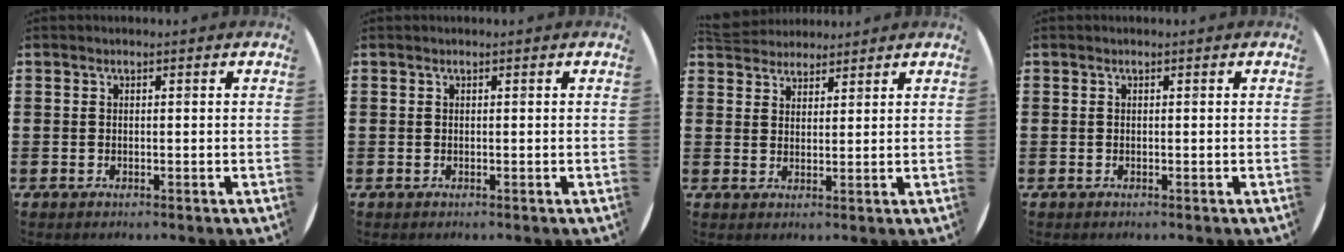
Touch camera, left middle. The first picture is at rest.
{"total": 0.0}
{"total": 4.0, "force": [3.8, 1.1, 0.0], "torque": [-0.012, -0.005, 0.073]}
{"total": 0.0}